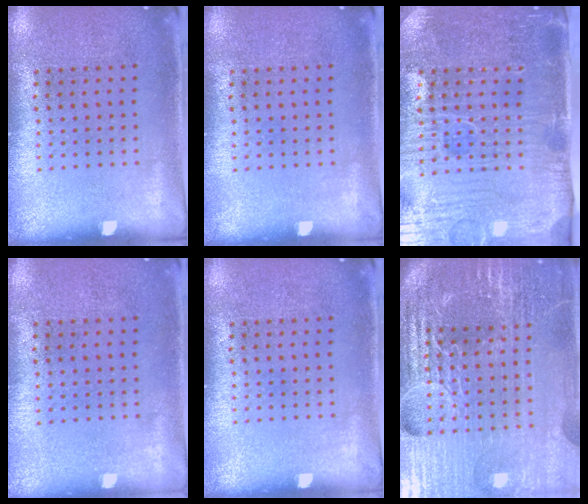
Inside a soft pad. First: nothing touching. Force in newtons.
{"total": 0.0}
{"total": 5.0, "press": 4.5, "slide": 2.2}
{"total": 0.0}
{"total": 0.0}
{"total": 6.2, "press": 5.5, "slide": 2.8}